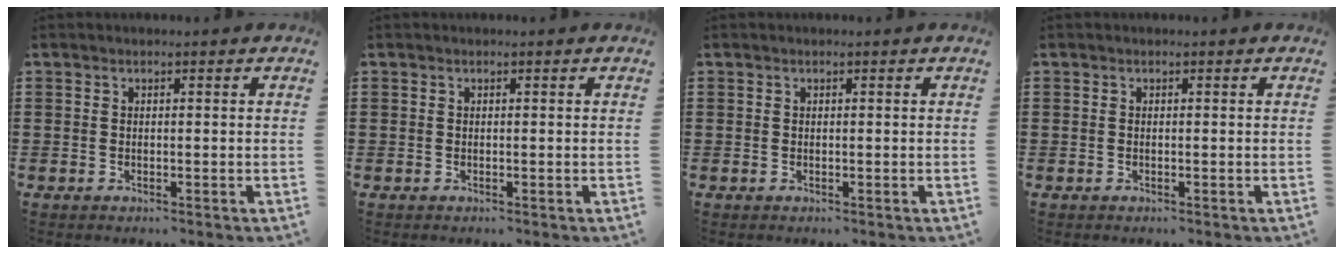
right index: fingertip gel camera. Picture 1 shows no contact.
{"total": 0.0}
{"total": 0.0}
{"total": 0.0}